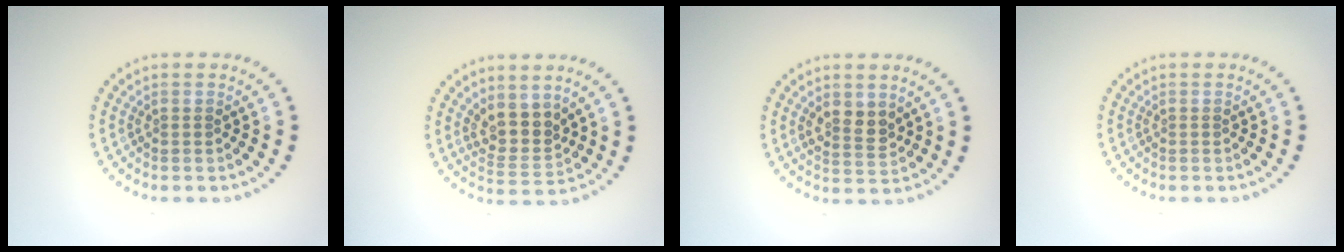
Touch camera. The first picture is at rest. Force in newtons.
{"total": 3.4, "press": 2.8, "slide": 1.8}
{"total": 2.4, "press": 2.3, "slide": 0.8}
{"total": 0.0}